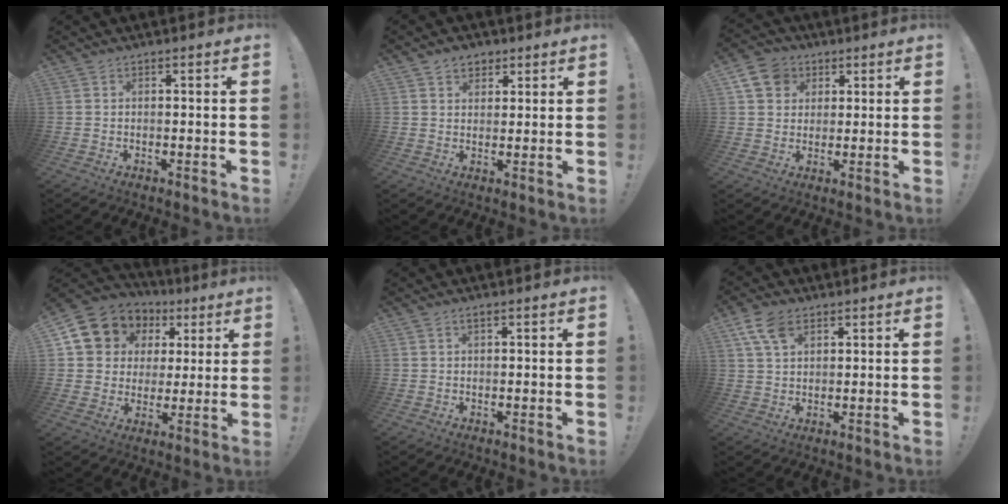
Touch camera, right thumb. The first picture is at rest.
{"total": 4.7, "force": [2.8, 3.5, 1.3], "torque": [-0.005, -0.012, 0.049]}
{"total": 9.6, "force": [4.1, 8.0, 3.4], "torque": [-0.054, -0.010, 0.085]}
{"total": 11.9, "force": [5.1, 10.1, 3.5], "torque": [-0.052, -0.029, 0.110]}
{"total": 0.9, "force": [0.4, 0.3, 0.7], "torque": [-0.015, 0.002, 0.007]}
{"total": 7.6, "force": [4.0, 4.2, 4.8], "torque": [-0.082, -0.005, 0.078]}